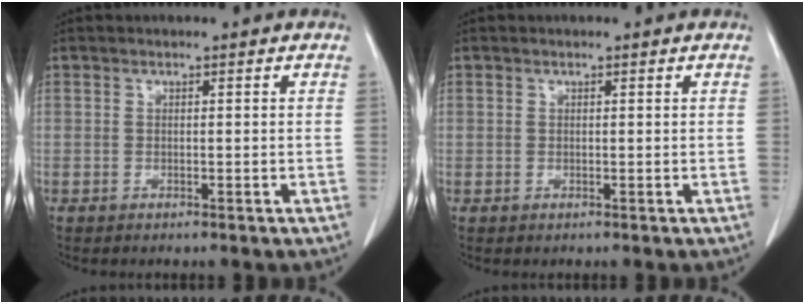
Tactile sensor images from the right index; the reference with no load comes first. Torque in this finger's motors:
{"motor_torque": [-1.56, 0.58, -0.60, -0.19]}